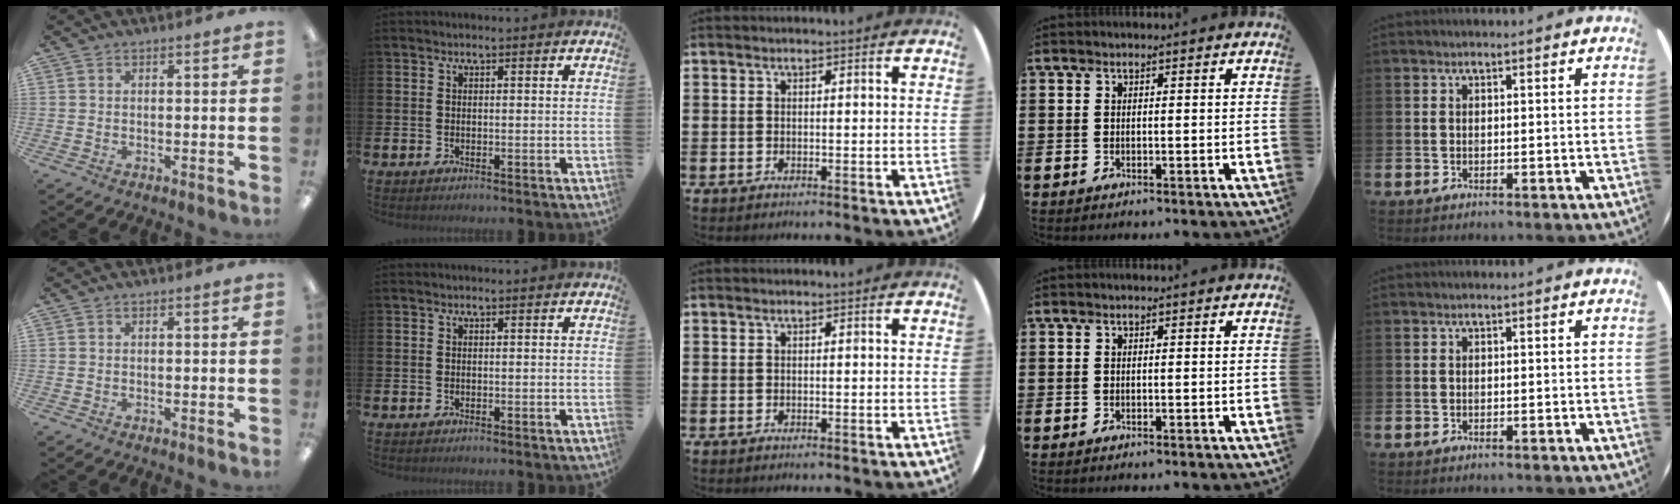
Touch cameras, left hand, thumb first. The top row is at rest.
{}